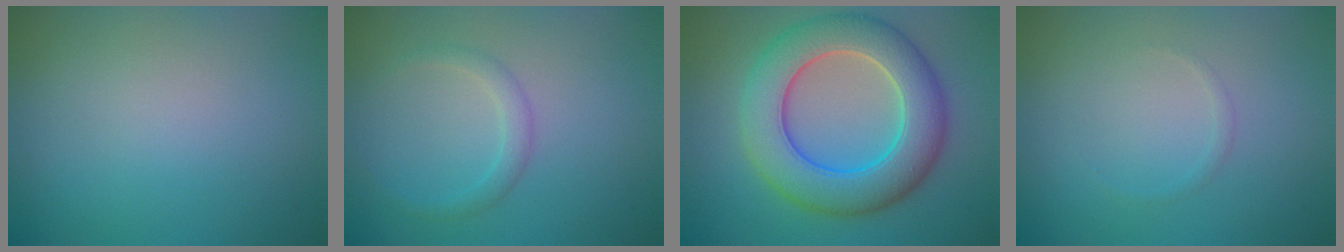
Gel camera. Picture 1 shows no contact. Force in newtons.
{"total": 1.5, "press": 1.5, "slide": 0.0}
{"total": 9.1, "press": 9.1, "slide": 0.4}
{"total": 0.5, "press": 0.5, "slide": 0.0}